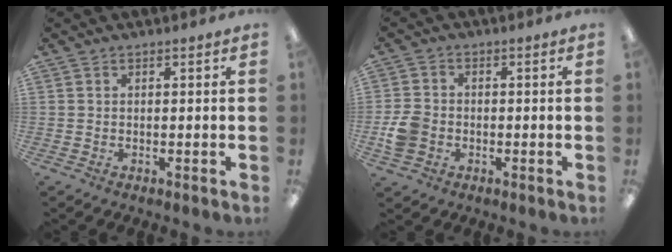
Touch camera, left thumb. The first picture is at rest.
{"total": 6.0, "force": [-1.6, 4.9, 3.0], "torque": [-0.054, 0.010, -0.029]}